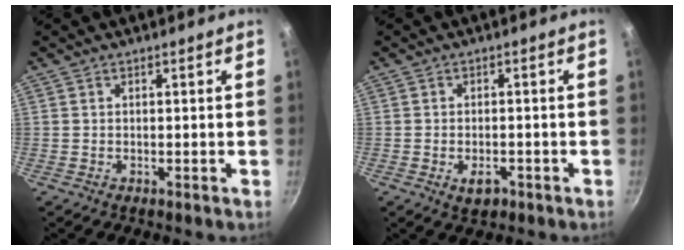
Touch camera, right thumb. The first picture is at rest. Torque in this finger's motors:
{"motor_torque": [-0.20, 0.27, 0.08, -0.07, 0.06]}